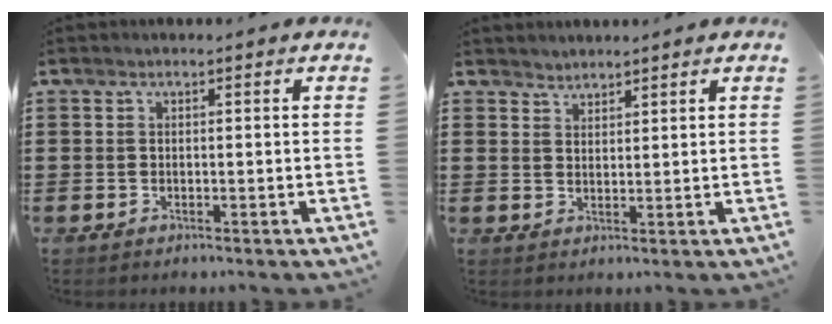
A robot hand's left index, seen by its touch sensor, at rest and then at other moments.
{"total": 2.0, "force": [1.8, 0.4, -0.5], "torque": [0.005, 0.001, 0.037]}